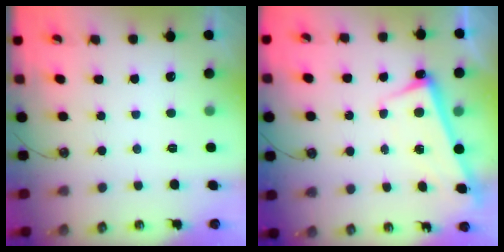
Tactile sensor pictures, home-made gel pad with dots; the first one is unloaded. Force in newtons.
{"total": 2.6, "press": 2.4, "slide": 0.9}